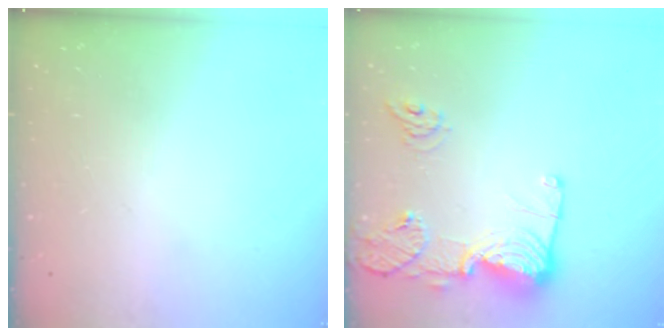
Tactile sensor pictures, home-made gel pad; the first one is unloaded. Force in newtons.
{"total": 17.1, "press": 17.0, "slide": 1.7}